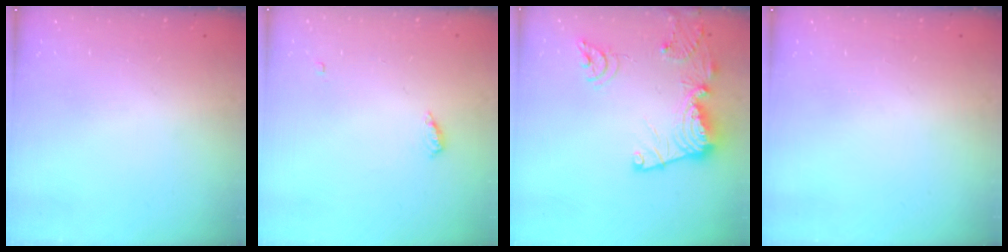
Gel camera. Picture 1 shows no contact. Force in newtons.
{"total": 4.5, "press": 4.5, "slide": 0.4}
{"total": 16.7, "press": 16.7, "slide": 1.2}
{"total": 0.0}